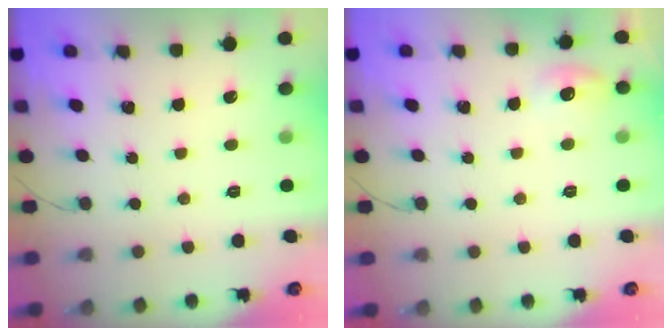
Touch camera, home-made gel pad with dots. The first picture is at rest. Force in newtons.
{"total": 5.9, "press": 5.7, "slide": 1.5}